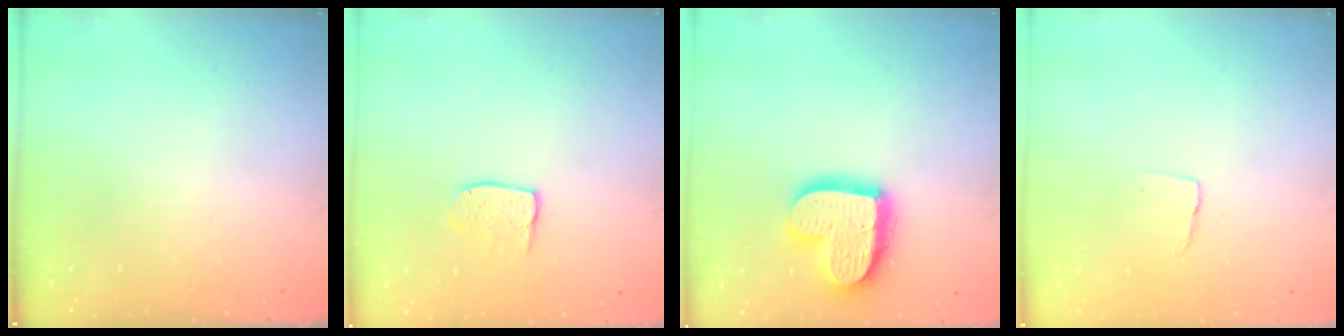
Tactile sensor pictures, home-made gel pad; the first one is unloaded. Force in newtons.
{"total": 6.3, "press": 6.3, "slide": 0.2}
{"total": 16.4, "press": 16.4, "slide": 1.0}
{"total": 3.8, "press": 3.8, "slide": 0.3}